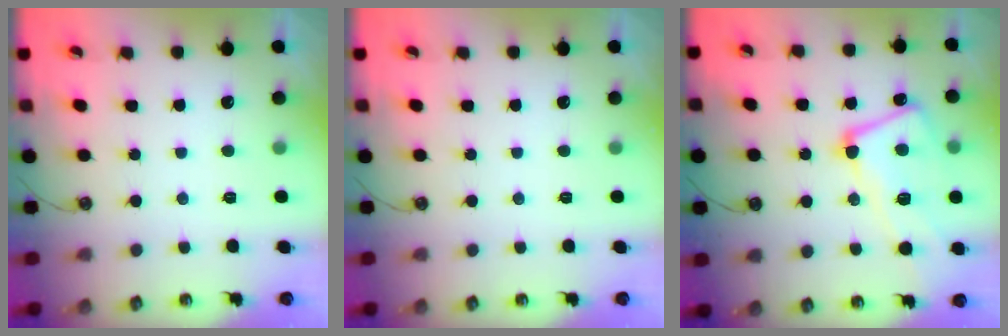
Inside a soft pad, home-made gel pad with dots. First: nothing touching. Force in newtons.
{"total": 0.0}
{"total": 9.5, "press": 9.3, "slide": 1.7}